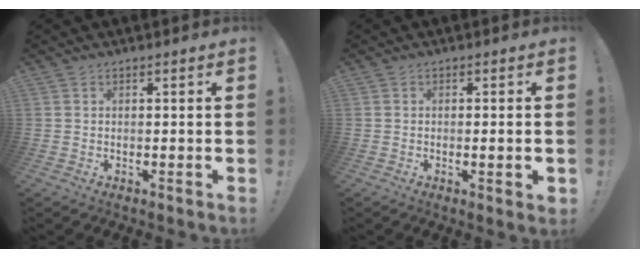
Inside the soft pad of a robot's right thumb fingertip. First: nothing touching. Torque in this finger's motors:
{"motor_torque": [0.20, 0.19, 0.14, -0.06, 0.01]}